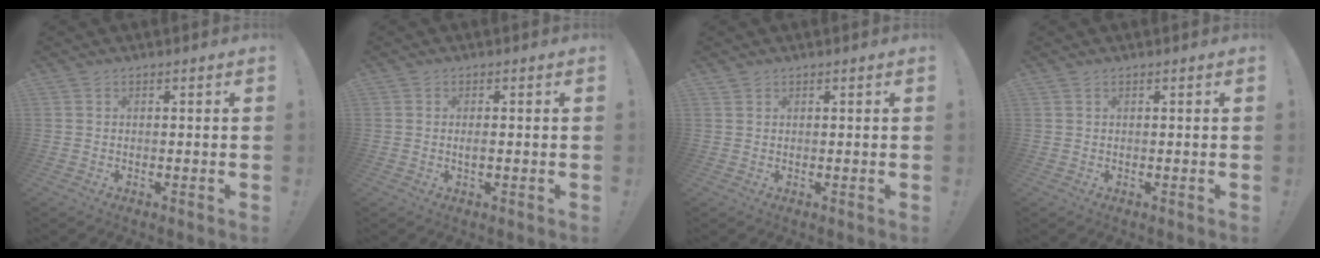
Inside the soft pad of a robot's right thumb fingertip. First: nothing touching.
{"total": 1.3, "force": [-0.3, 0.3, 1.3], "torque": [-0.017, -0.003, -0.007]}
{"total": 0.8, "force": [0.7, 0.4, 0.1], "torque": [0.003, -0.004, 0.012]}
{"total": 0.0}